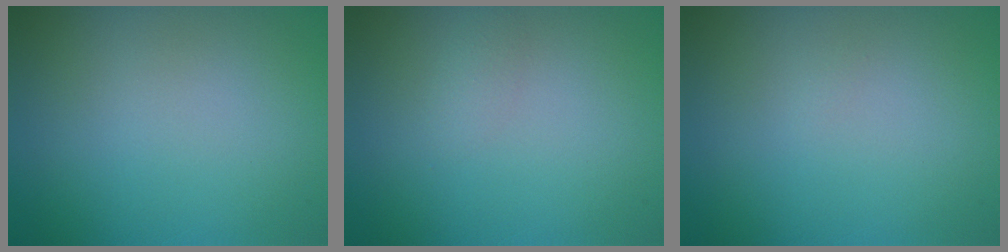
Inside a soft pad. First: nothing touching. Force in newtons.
{"total": 0.7, "press": 0.7, "slide": 0.1}
{"total": 0.0}